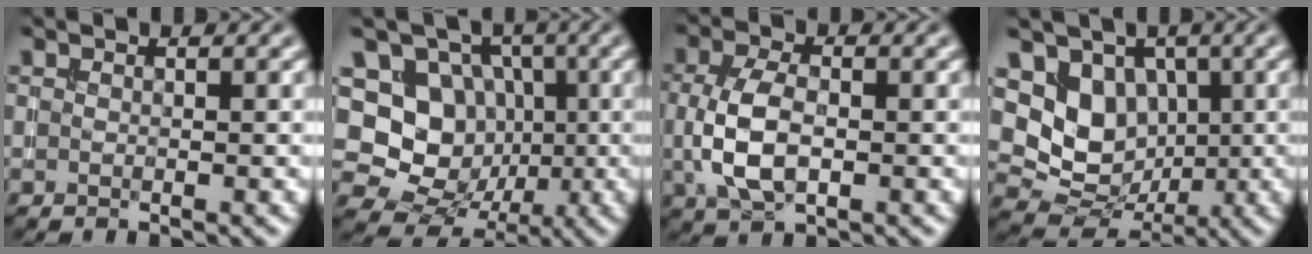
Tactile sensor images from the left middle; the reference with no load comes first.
{"total": 12.8, "force": [0.8, 11.7, 4.9], "torque": [-0.127, 0.033, 0.000]}
{"total": 5.2, "force": [-0.3, 3.0, 4.2], "torque": [-0.098, -0.004, -0.007]}
{"total": 7.8, "force": [1.3, 6.5, 4.1], "torque": [-0.055, -0.005, 0.008]}